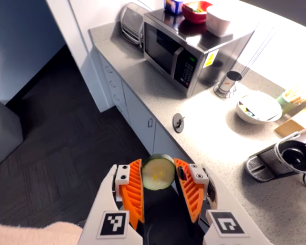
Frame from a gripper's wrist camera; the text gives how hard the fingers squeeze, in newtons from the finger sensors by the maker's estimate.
{"total": 10.5, "left": 11.2, "right": 9.7}